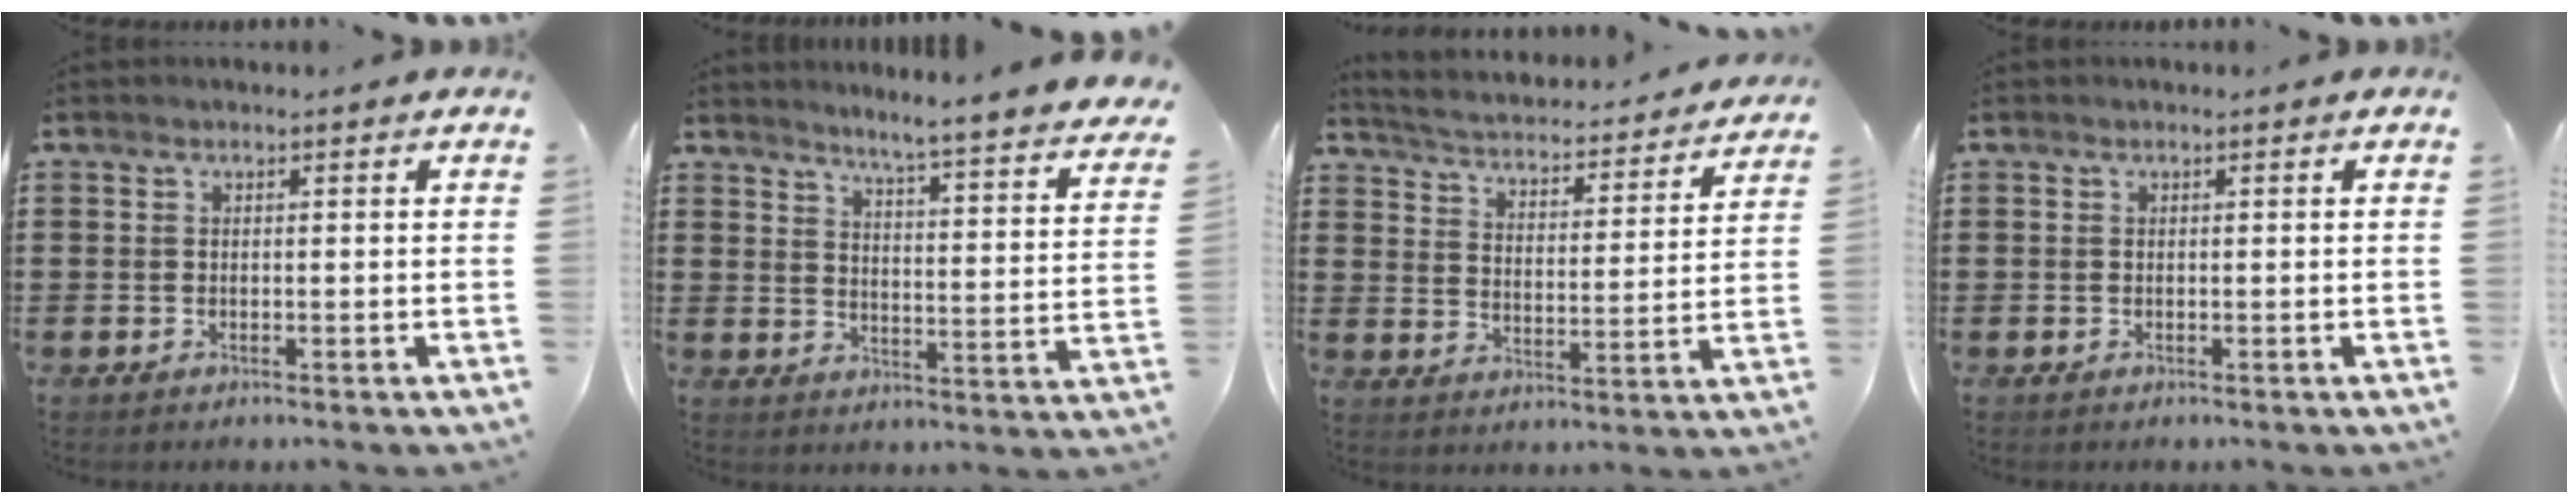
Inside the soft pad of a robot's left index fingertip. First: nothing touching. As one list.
[{"total": 4.5, "force": [4.1, -1.3, 1.5], "torque": [-0.043, -0.048, 0.058]}, {"total": 2.7, "force": [2.7, -0.1, 0.4], "torque": [-0.028, -0.031, 0.035]}, {"total": 0.0}]